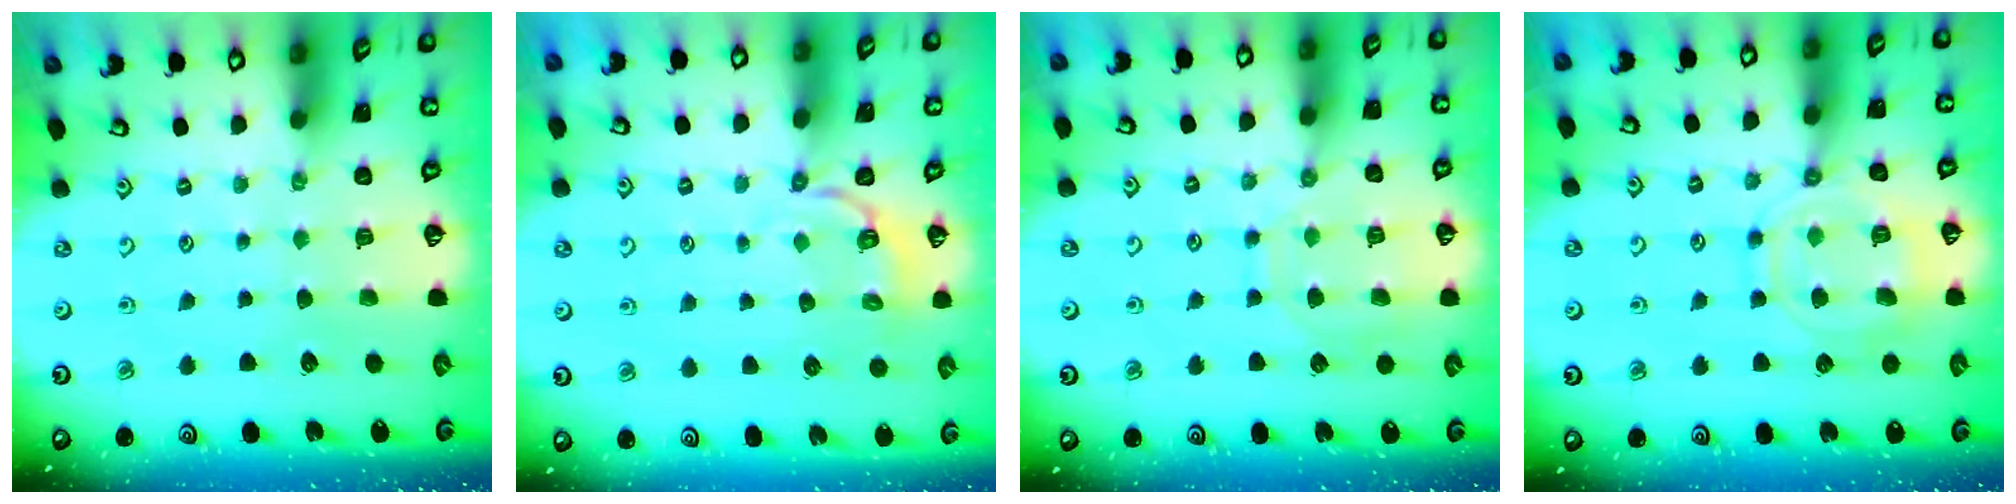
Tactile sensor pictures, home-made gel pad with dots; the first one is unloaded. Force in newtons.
{"total": 3.5, "press": 2.6, "slide": 2.4}
{"total": 10.2, "press": 10.2, "slide": 0.9}
{"total": 12.7, "press": 12.6, "slide": 1.3}